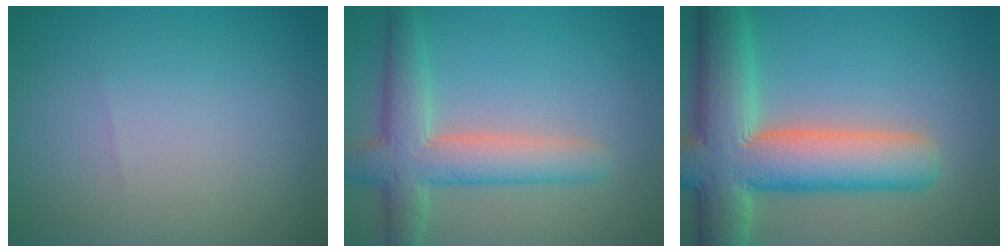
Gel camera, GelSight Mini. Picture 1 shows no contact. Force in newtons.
{"total": 5.9, "press": 5.9, "slide": 0.6}
{"total": 11.8, "press": 11.8, "slide": 0.9}